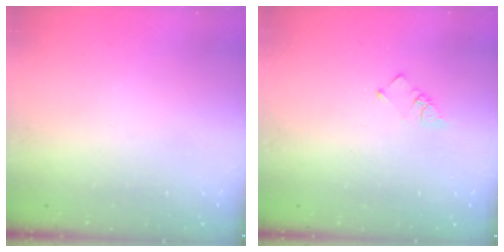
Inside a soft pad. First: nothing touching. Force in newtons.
{"total": 1.9, "press": 1.9, "slide": 0.3}